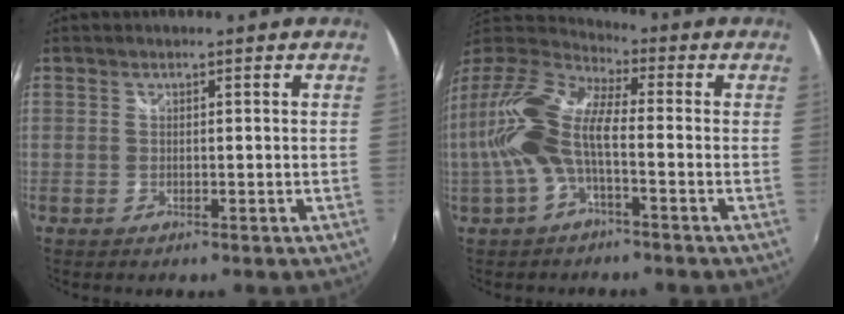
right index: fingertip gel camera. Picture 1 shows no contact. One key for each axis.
{"total": 14.5, "fx": -2.1, "fy": 5.9, "fz": 13.1, "tx": -0.271, "ty": 0.011, "tz": -0.046}